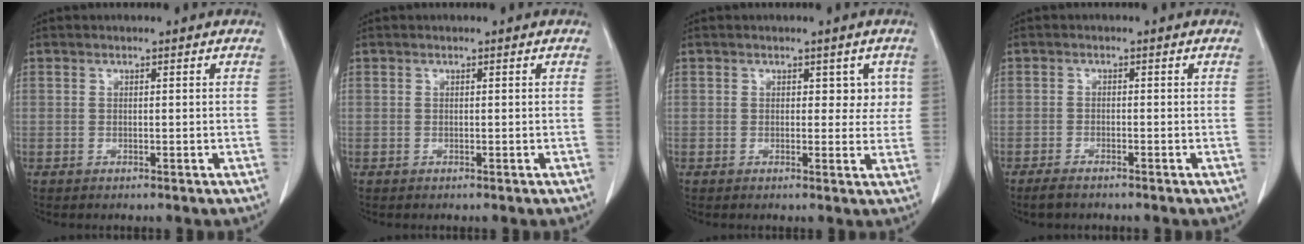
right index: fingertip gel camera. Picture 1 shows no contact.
{"total": 0.0}
{"total": 3.3, "force": [1.3, 2.1, 2.1], "torque": [-0.007, 0.002, 0.014]}
{"total": 2.1, "force": [-1.7, 0.6, 1.0], "torque": [-0.024, -0.004, -0.028]}